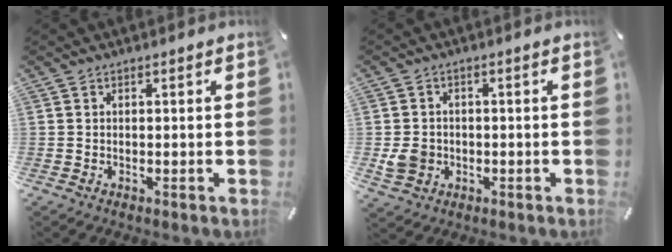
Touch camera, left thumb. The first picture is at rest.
{"total": 5.2, "force": [-1.2, 4.6, 2.1], "torque": [-0.041, 0.004, -0.021]}